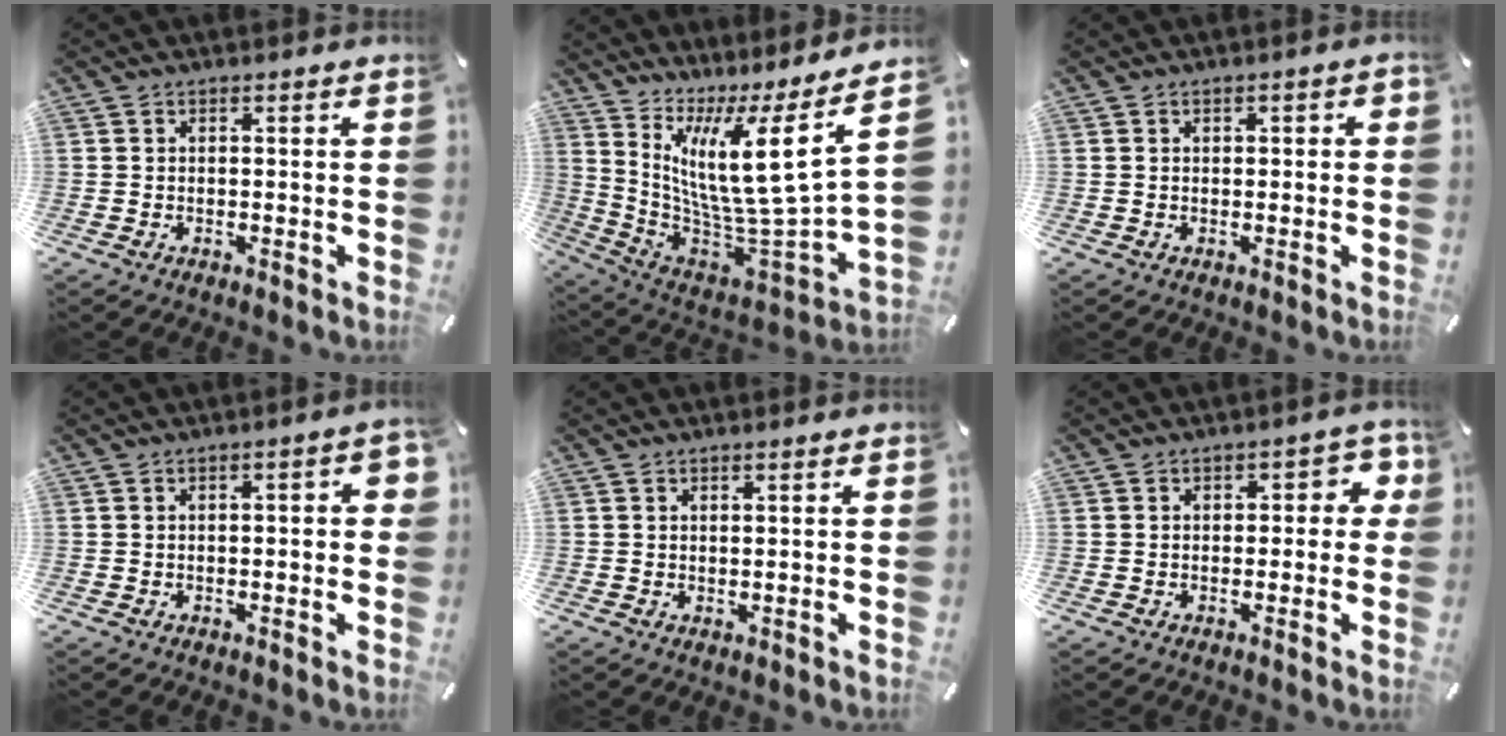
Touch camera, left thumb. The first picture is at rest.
{"total": 18.1, "force": [7.2, 3.1, 16.3], "torque": [-0.313, -0.087, 0.107]}
{"total": 0.9, "force": [-0.1, 0.7, 0.5], "torque": [-0.009, 0.005, -0.004]}
{"total": 3.5, "force": [0.0, 1.4, 3.3], "torque": [-0.050, 0.006, -0.001]}
{"total": 1.2, "force": [0.4, -0.1, 1.2], "torque": [-0.022, -0.003, 0.007]}
{"total": 4.4, "force": [0.6, 2.9, 3.2], "torque": [-0.032, 0.000, 0.002]}